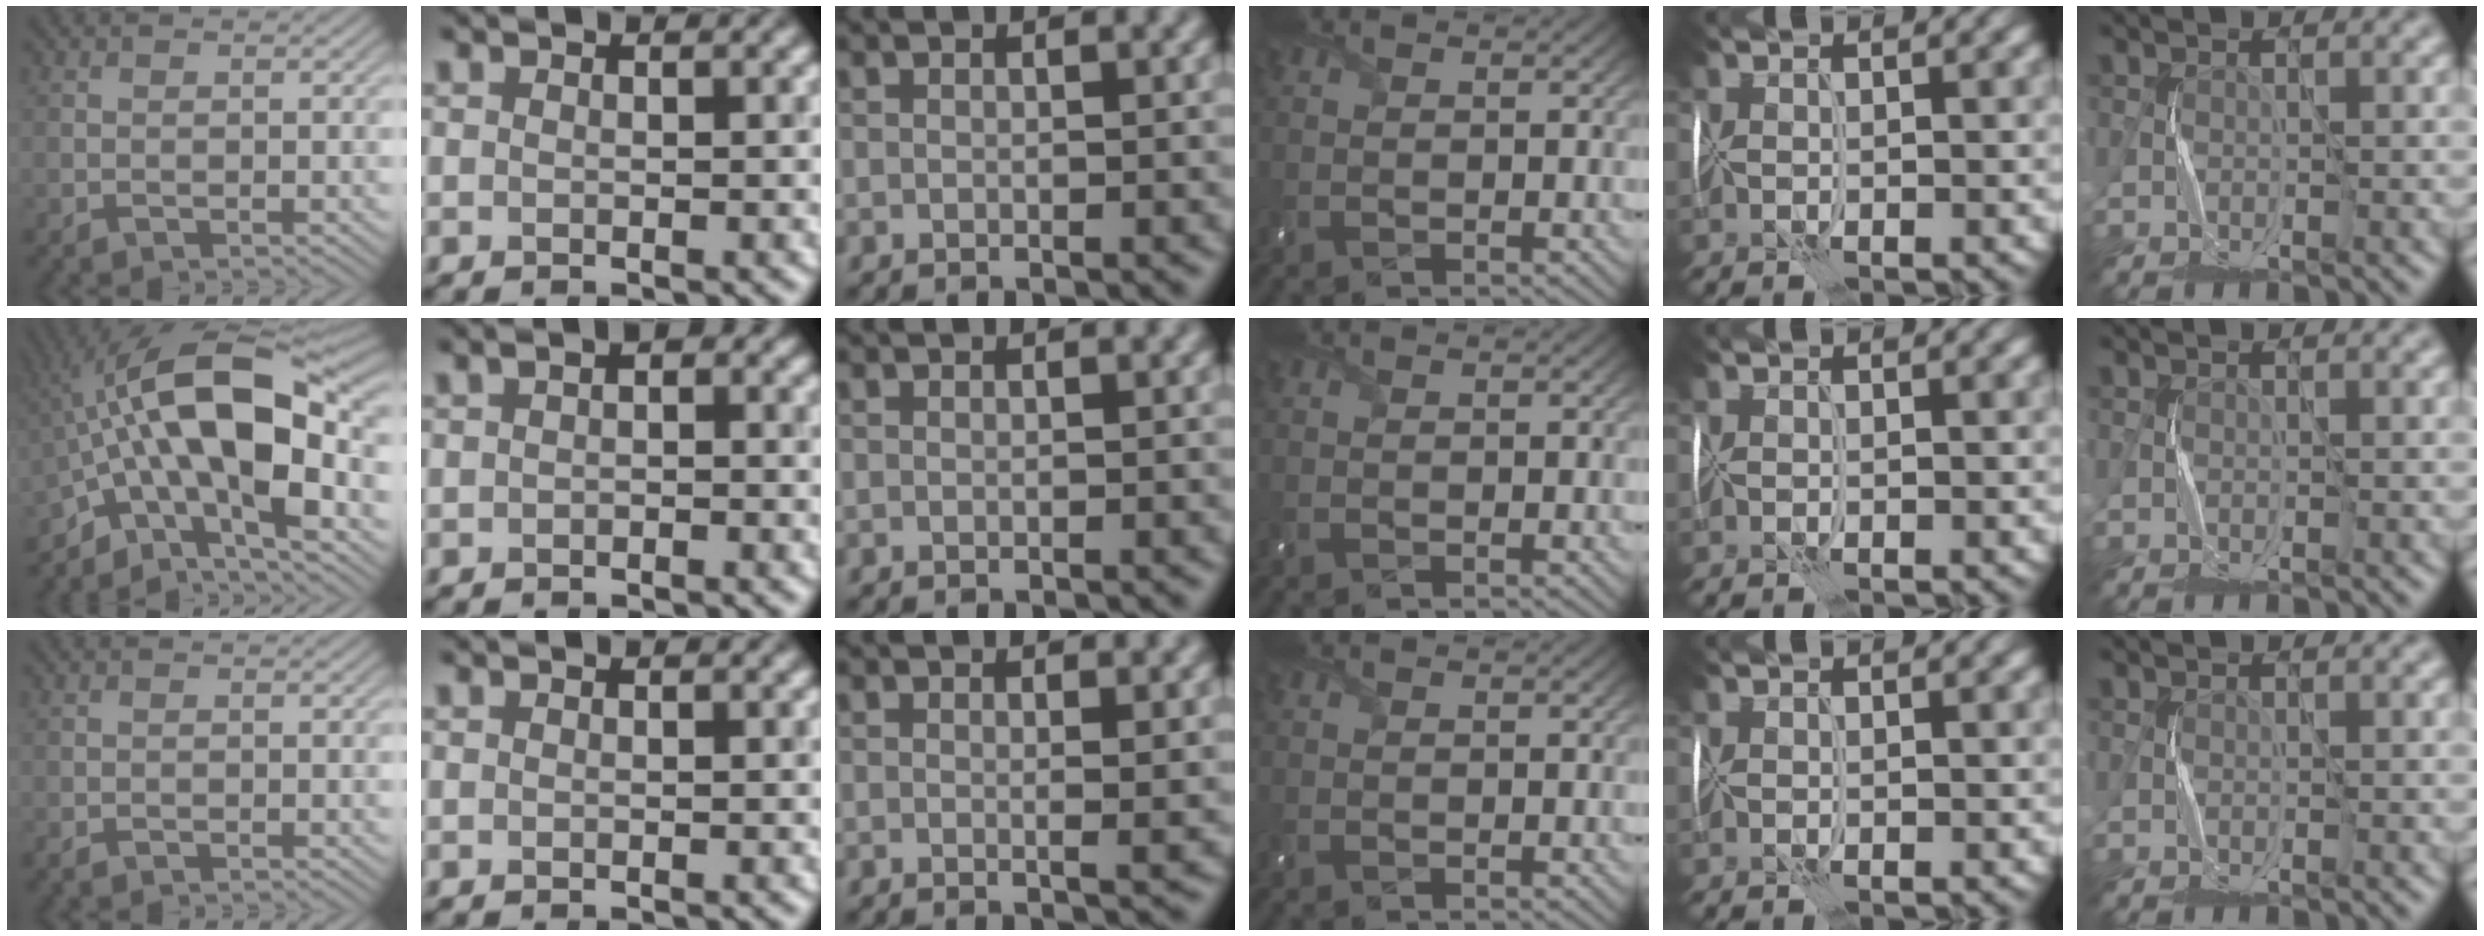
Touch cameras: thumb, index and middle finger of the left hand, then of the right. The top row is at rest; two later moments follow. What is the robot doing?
{"motion": "wrap", "object": "cellophane"}